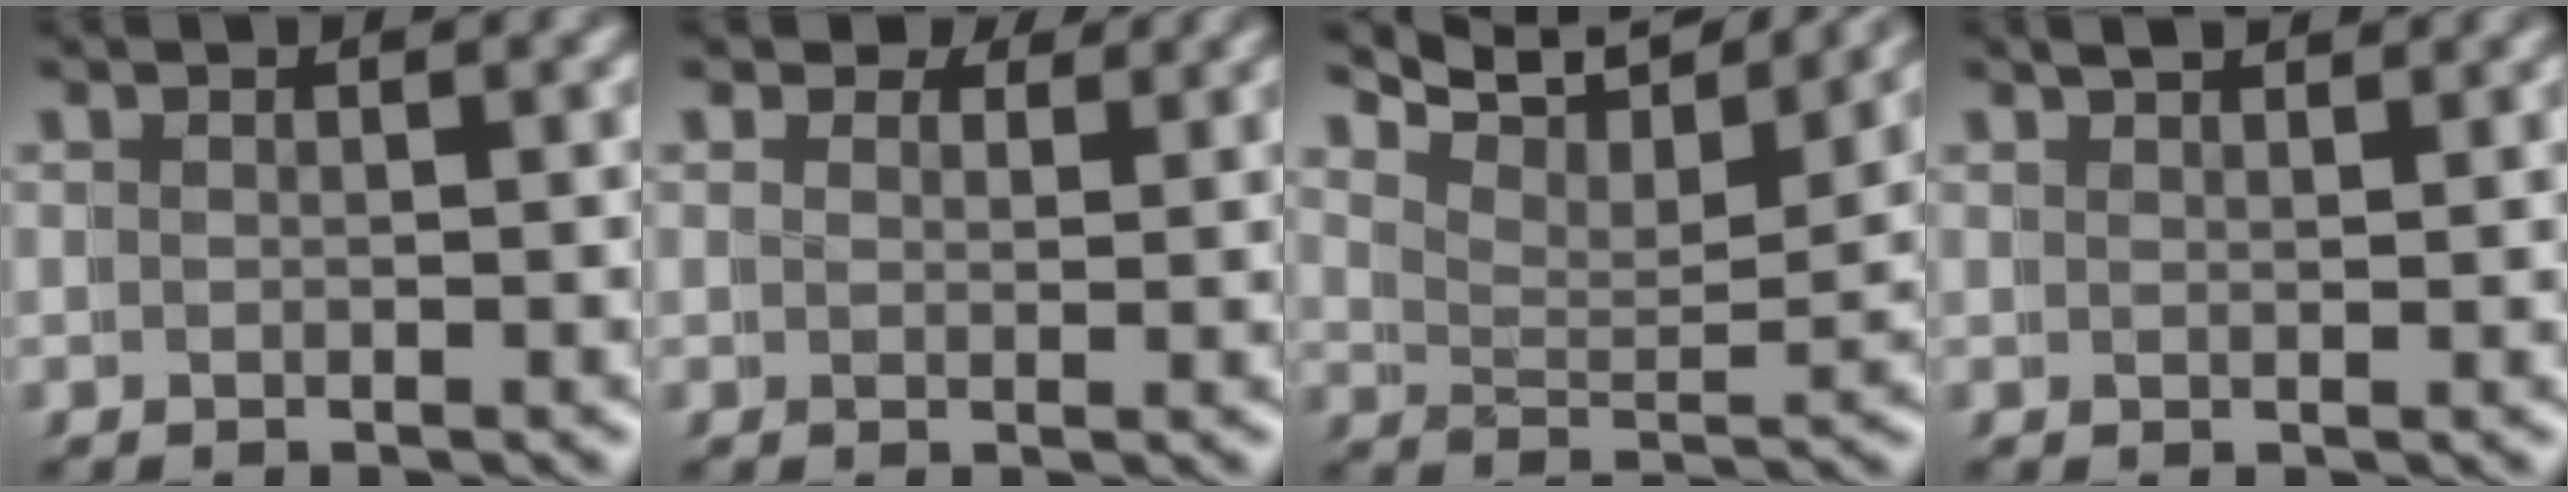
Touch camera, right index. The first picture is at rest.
{"total": 2.1, "force": [2.1, 0.1, 0.0], "torque": [0.001, -0.004, 0.032]}
{"total": 9.7, "force": [8.7, 1.3, 4.1], "torque": [-0.054, 0.039, 0.118]}
{"total": 2.3, "force": [2.2, -0.5, 0.5], "torque": [0.000, 0.005, 0.035]}